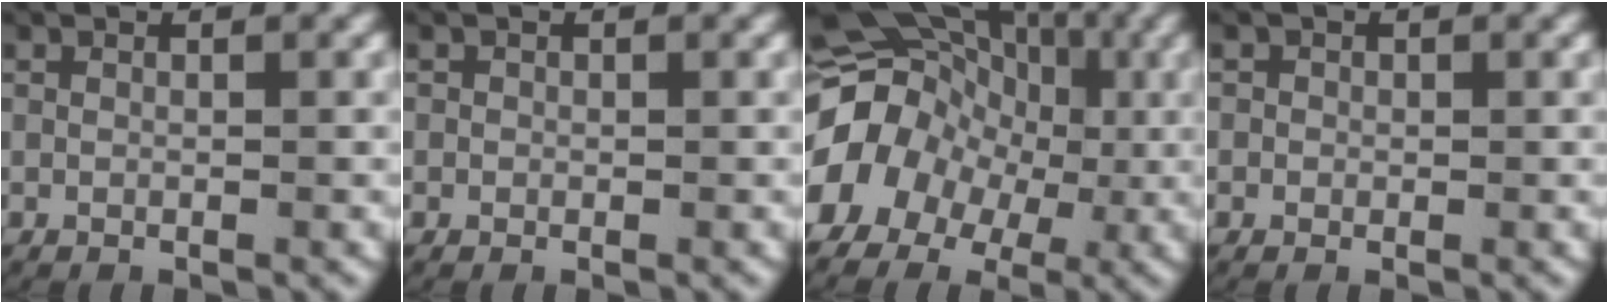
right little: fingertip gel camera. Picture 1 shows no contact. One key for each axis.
{"total": 0.6, "fx": -0.1, "fy": 0.6, "fz": 0.0, "tx": 0.004, "ty": 0.003, "tz": -0.007}
{"total": 15.9, "fx": 1.2, "fy": 13.4, "fz": 8.4, "tx": -0.197, "ty": -0.025, "tz": 0.016}
{"total": 1.2, "fx": -0.1, "fy": 1.2, "fz": 0.1, "tx": 0.002, "ty": 0.006, "tz": -0.011}